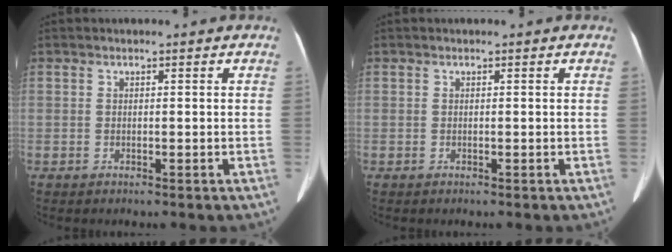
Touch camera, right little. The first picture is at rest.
{"total": 0.0}